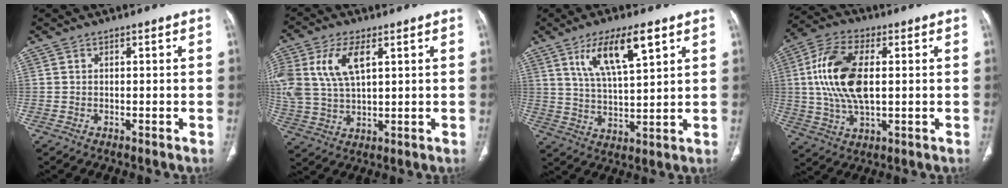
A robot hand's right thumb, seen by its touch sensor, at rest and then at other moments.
{"total": 13.2, "force": [4.6, 7.0, 10.2], "torque": [-0.231, -0.001, 0.095]}
{"total": 11.7, "force": [6.0, 3.4, 9.5], "torque": [-0.165, -0.023, 0.117]}
{"total": 14.9, "force": [1.6, 7.7, 12.7], "torque": [-0.264, 0.008, 0.031]}